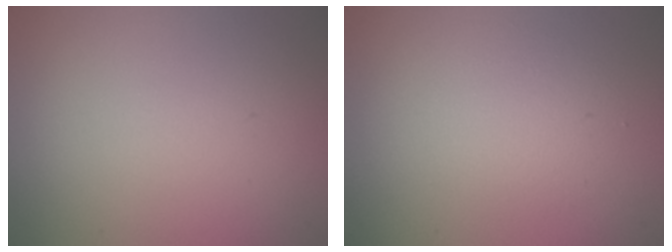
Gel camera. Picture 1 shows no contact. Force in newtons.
{"total": 2.4, "press": 2.4, "slide": 0.2}